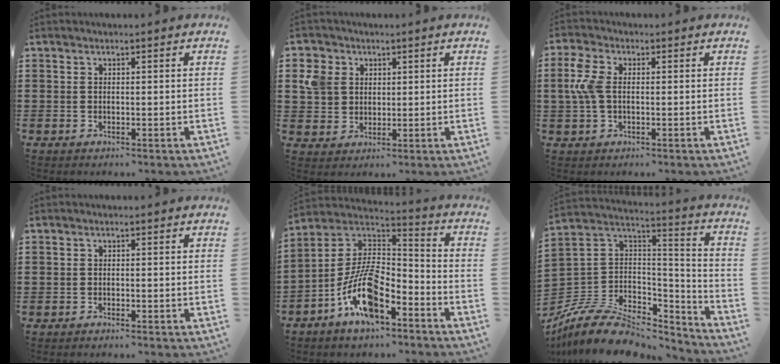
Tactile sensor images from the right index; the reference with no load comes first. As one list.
[{"total": 5.7, "force": [1.9, 5.0, 1.8], "torque": [-0.063, 0.014, 0.034]}, {"total": 5.7, "force": [0.3, 3.3, 4.7], "torque": [-0.130, -0.002, -0.006]}, {"total": 0.5, "force": [-0.5, 0.0, 0.0], "torque": [-0.003, 0.000, -0.011]}, {"total": 12.1, "force": [-7.1, 4.6, 8.6], "torque": [-0.198, 0.001, -0.141]}, {"total": 10.3, "force": [-7.3, 5.4, 4.8], "torque": [-0.102, 0.022, -0.137]}]